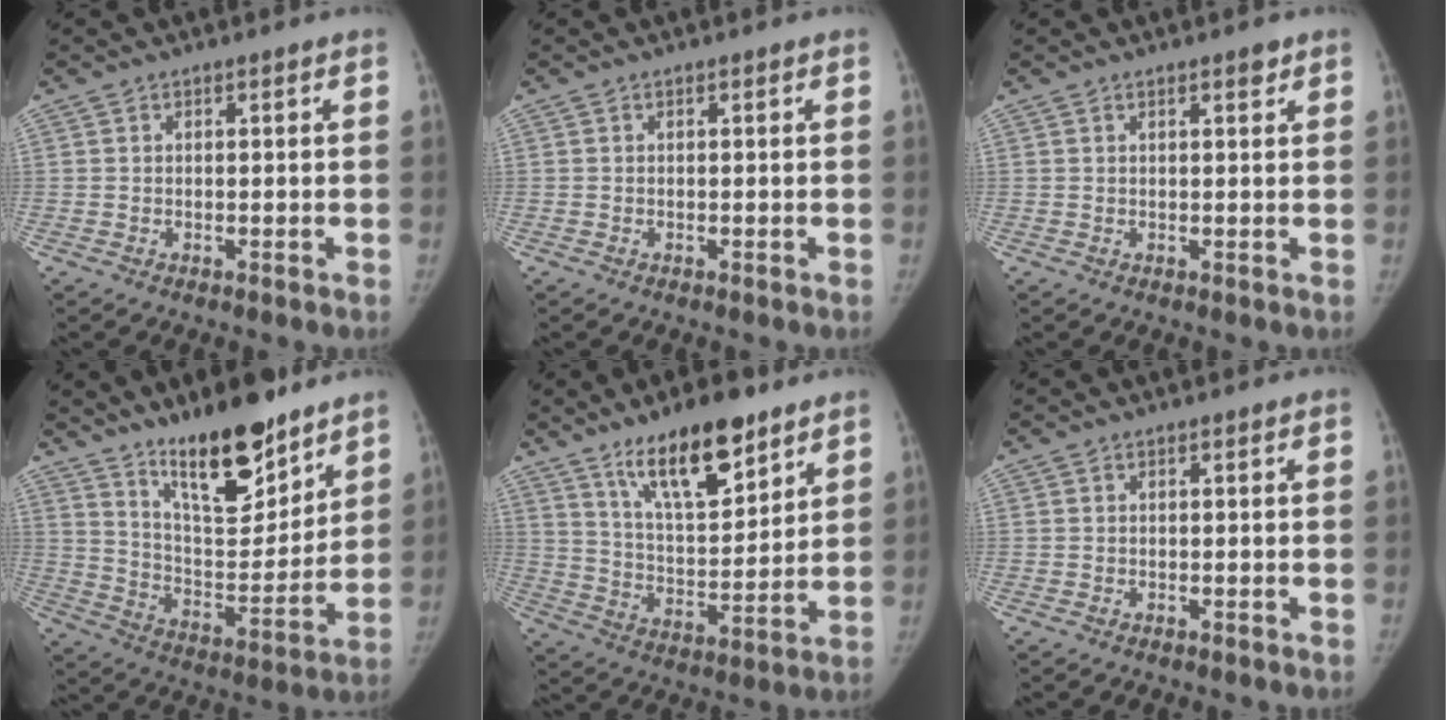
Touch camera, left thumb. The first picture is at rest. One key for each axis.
{"total": 0.0}
{"total": 1.4, "fx": 1.0, "fy": 0.4, "fz": 1.0, "tx": -0.011, "ty": -0.005, "tz": 0.014}
{"total": 17.9, "fx": 13.1, "fy": 5.8, "fz": 10.7, "tx": -0.121, "ty": -0.095, "tz": 0.223}
{"total": 16.1, "fx": 10.7, "fy": 5.6, "fz": 10.6, "tx": -0.143, "ty": -0.060, "tz": 0.189}
{"total": 0.0}